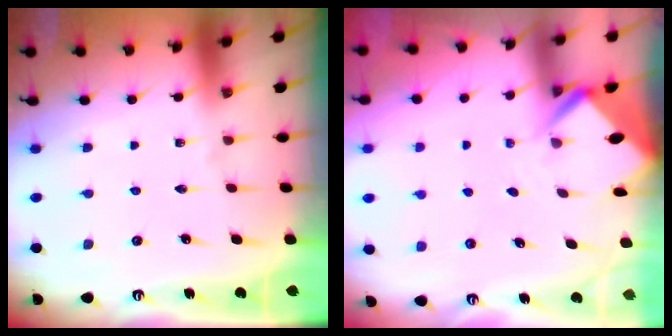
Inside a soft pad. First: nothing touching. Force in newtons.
{"total": 3.1, "press": 3.1, "slide": 0.2}